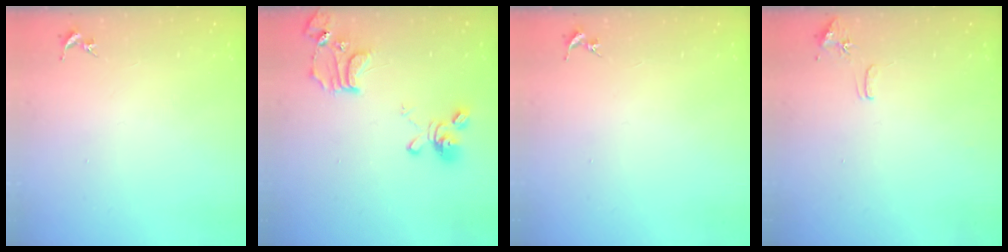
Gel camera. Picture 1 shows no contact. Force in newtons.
{"total": 15.3, "press": 15.3, "slide": 1.1}
{"total": 0.0}
{"total": 8.1, "press": 8.1, "slide": 0.7}